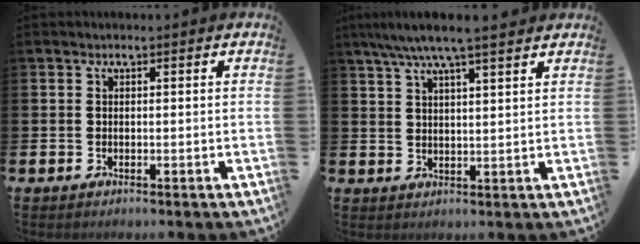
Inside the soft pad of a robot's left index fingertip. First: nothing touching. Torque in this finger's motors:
{"motor_torque": [1.03, -1.10, 0.89, 0.21]}